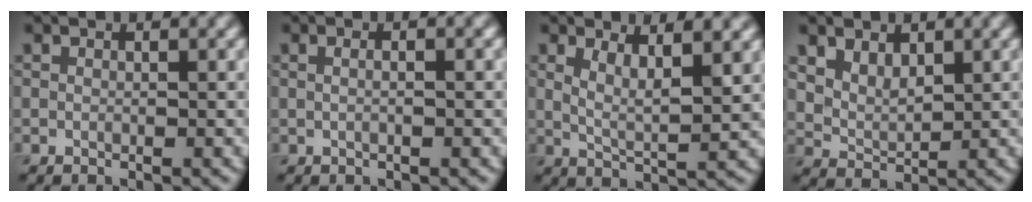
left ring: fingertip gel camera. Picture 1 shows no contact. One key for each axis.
{"total": 3.0, "fx": 1.1, "fy": 1.6, "fz": 2.3, "tx": -0.009, "ty": 0.020, "tz": -0.017}
{"total": 3.9, "fx": 1.9, "fy": 1.1, "fz": 3.2, "tx": -0.056, "ty": -0.007, "tz": 0.034}
{"total": 2.9, "fx": 1.7, "fy": 1.8, "fz": 1.5, "tx": -0.034, "ty": -0.004, "tz": 0.035}